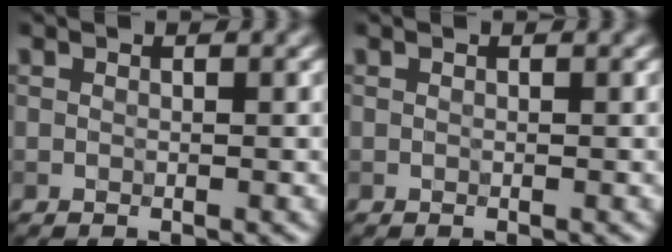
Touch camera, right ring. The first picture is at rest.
{"total": 0.0}